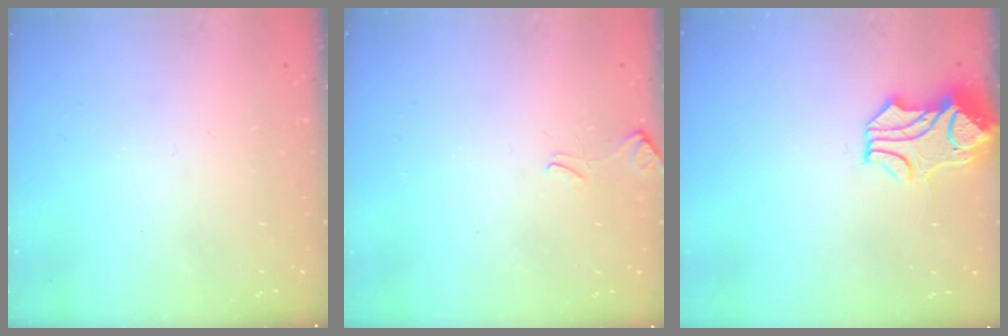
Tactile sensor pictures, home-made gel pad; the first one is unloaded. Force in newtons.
{"total": 1.7, "press": 1.6, "slide": 0.5}
{"total": 1.7, "press": 1.1, "slide": 1.3}